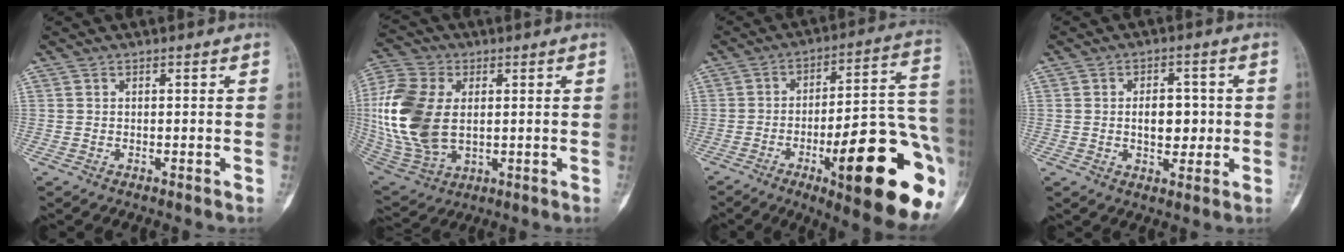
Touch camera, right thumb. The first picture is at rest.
{"total": 19.9, "force": [1.4, 12.8, 15.2], "torque": [-0.344, -0.009, 0.037]}
{"total": 27.3, "force": [-9.8, 7.2, 24.5], "torque": [-0.269, 0.040, -0.125]}
{"total": 6.4, "force": [0.1, 4.0, 5.0], "torque": [-0.047, 0.000, 0.003]}